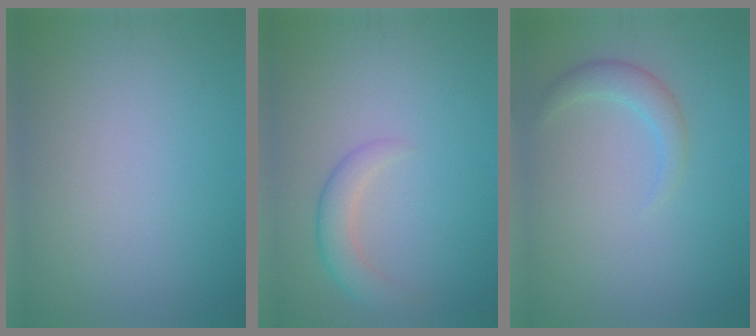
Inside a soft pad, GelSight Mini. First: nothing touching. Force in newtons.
{"total": 2.6, "press": 2.6, "slide": 0.1}
{"total": 2.0, "press": 2.0, "slide": 0.2}